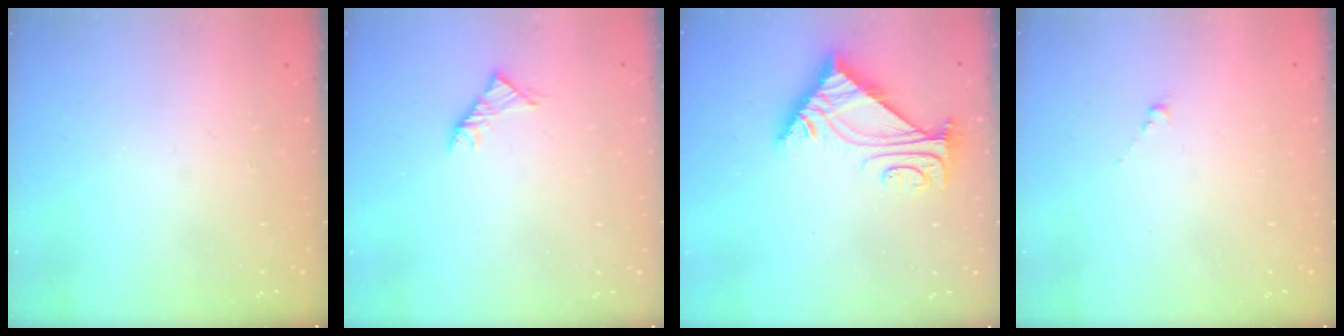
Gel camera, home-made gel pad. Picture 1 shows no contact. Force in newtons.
{"total": 2.9, "press": 2.8, "slide": 0.8}
{"total": 5.6, "press": 5.5, "slide": 0.8}
{"total": 0.0}